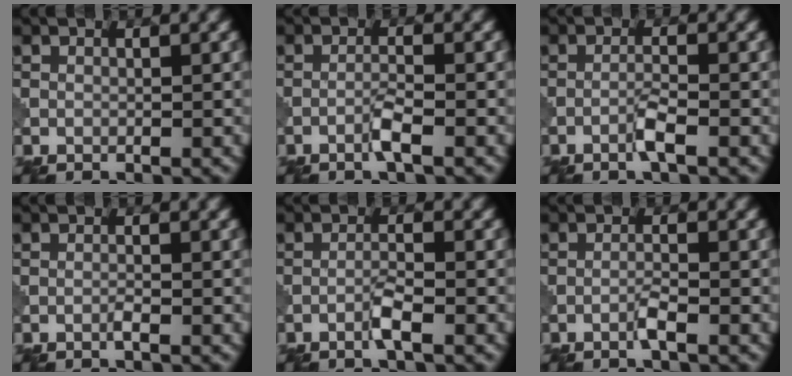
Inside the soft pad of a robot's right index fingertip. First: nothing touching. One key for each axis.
{"total": 1.9, "fx": -1.0, "fy": 0.0, "fz": 1.6, "tx": -0.030, "ty": 0.007, "tz": -0.024}
{"total": 1.9, "fx": -1.1, "fy": 0.0, "fz": 1.6, "tx": -0.031, "ty": 0.007, "tz": -0.024}
{"total": 0.7, "fx": -0.4, "fy": 0.0, "fz": 0.6, "tx": -0.013, "ty": 0.002, "tz": -0.011}
{"total": 1.9, "fx": -1.1, "fy": 0.0, "fz": 1.6, "tx": -0.031, "ty": 0.006, "tz": -0.024}
{"total": 1.5, "fx": -0.8, "fy": 0.0, "fz": 1.2, "tx": -0.023, "ty": 0.005, "tz": -0.020}